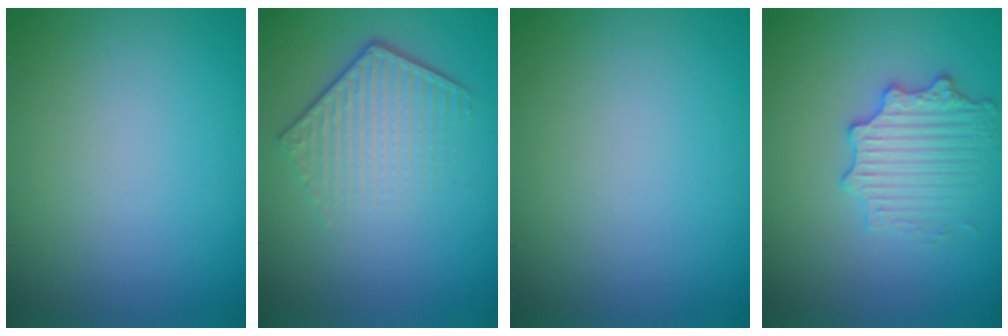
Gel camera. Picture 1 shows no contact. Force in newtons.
{"total": 4.3, "press": 3.0, "slide": 3.1}
{"total": 0.0}
{"total": 2.9, "press": 2.8, "slide": 0.5}